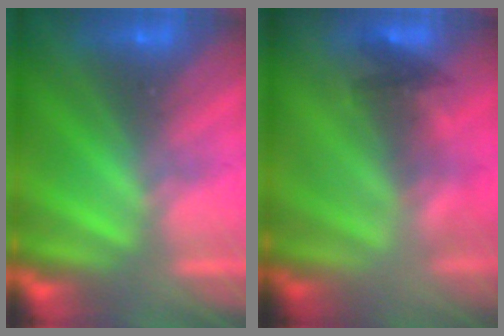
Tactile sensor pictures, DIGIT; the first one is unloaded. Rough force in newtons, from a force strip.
{"total": 2.3}